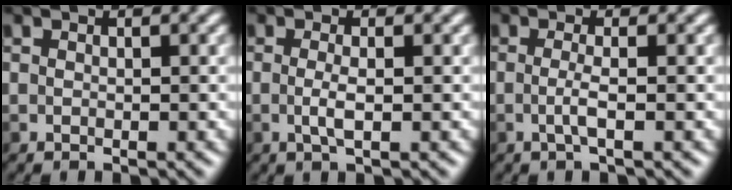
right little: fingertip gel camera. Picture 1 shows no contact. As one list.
[{"total": 1.6, "force": [-0.4, 0.2, 1.5], "torque": [-0.037, 0.000, -0.006]}, {"total": 1.4, "force": [-0.5, -0.3, 1.2], "torque": [-0.030, 0.001, -0.010]}]